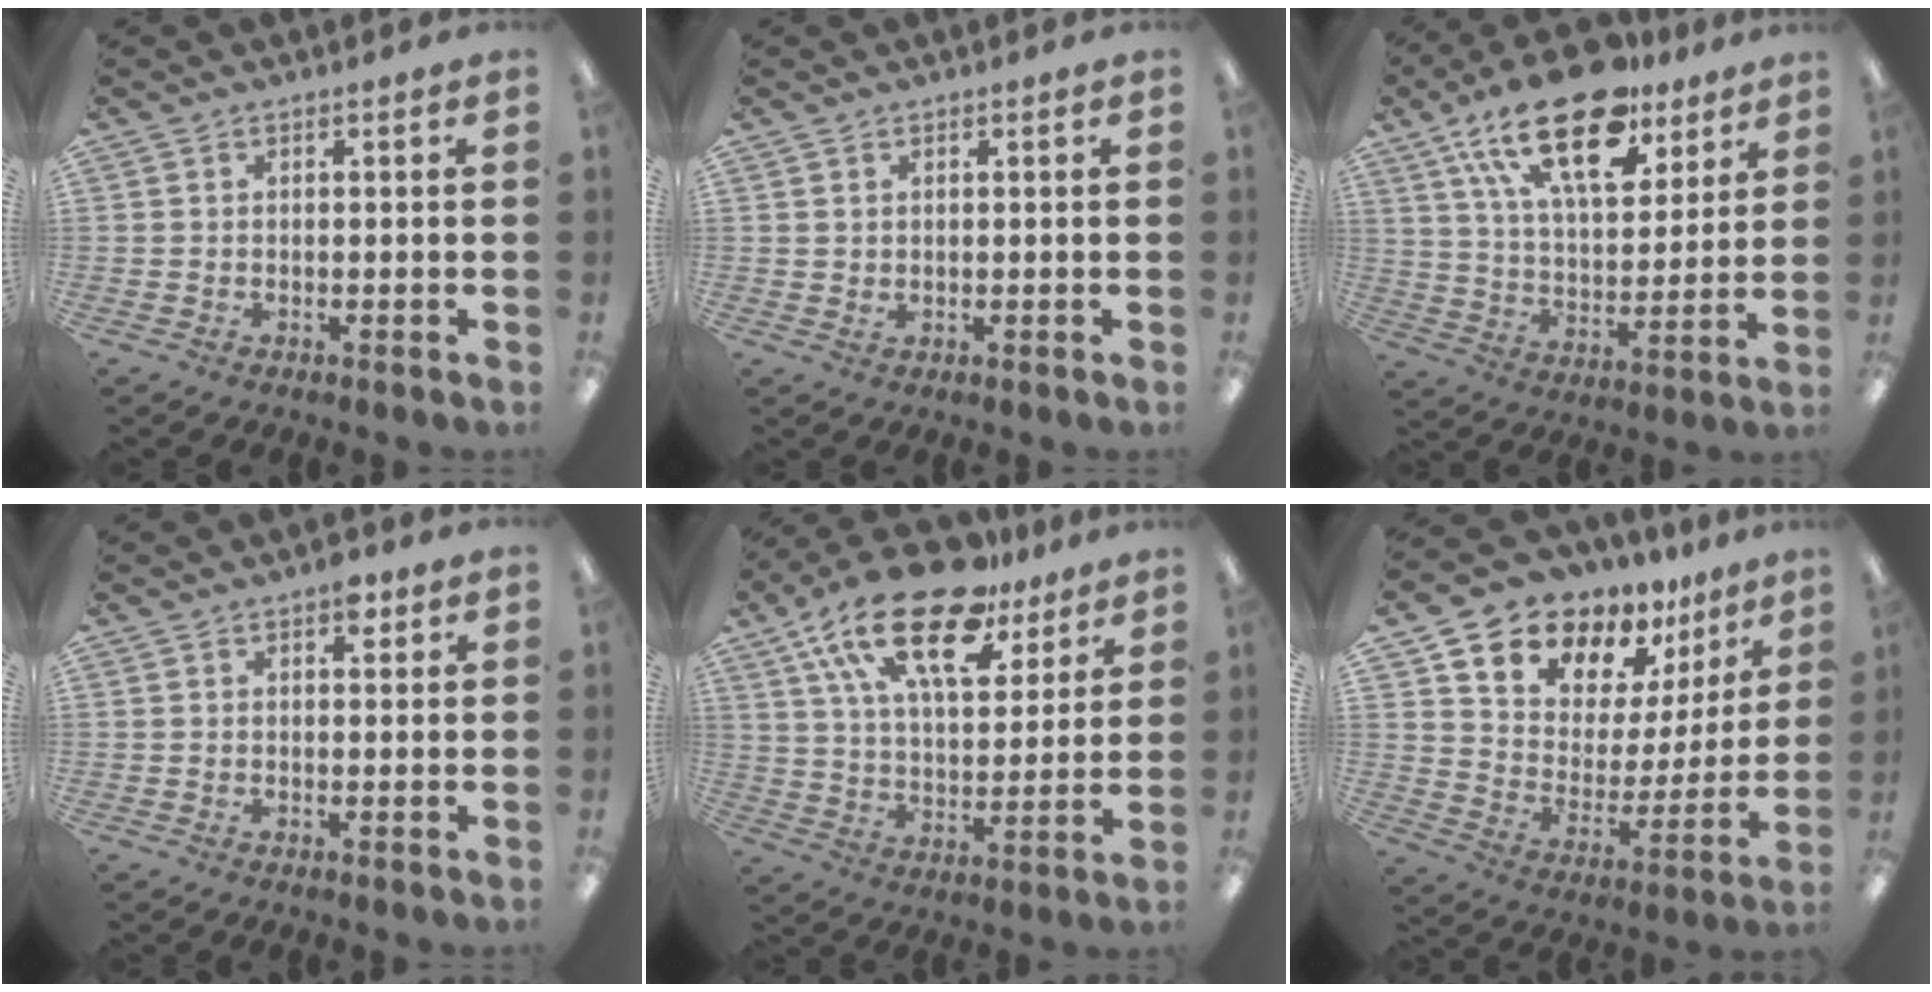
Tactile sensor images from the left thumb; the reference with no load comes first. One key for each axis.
{"total": 1.2, "fx": 0.8, "fy": 0.9, "fz": 0.2, "tx": 0.003, "ty": -0.001, "tz": 0.012}
{"total": 23.9, "fx": 14.8, "fy": 10.9, "fz": 15.2, "tx": -0.257, "ty": -0.070, "tz": 0.256}
{"total": 3.3, "fx": 1.8, "fy": 1.8, "fz": 2.2, "tx": -0.015, "ty": -0.009, "tz": 0.024}
{"total": 23.5, "fx": 15.1, "fy": 10.4, "fz": 14.7, "tx": -0.249, "ty": -0.077, "tz": 0.262}
{"total": 12.2, "fx": 10.9, "fy": 5.3, "fz": 0.3, "tx": -0.027, "ty": -0.116, "tz": 0.202}